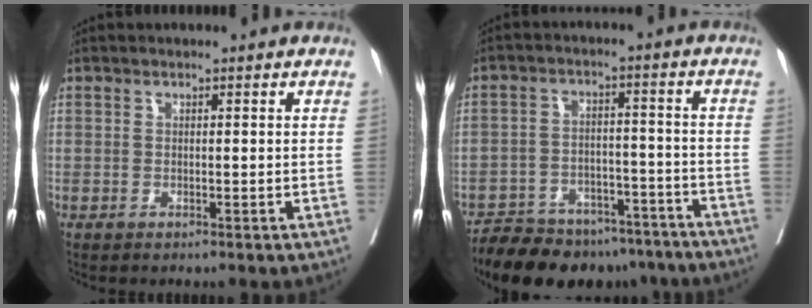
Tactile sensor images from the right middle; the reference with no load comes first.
{"total": 17.8, "force": [-15.0, 7.0, 6.4], "torque": [-0.113, 0.008, -0.212]}